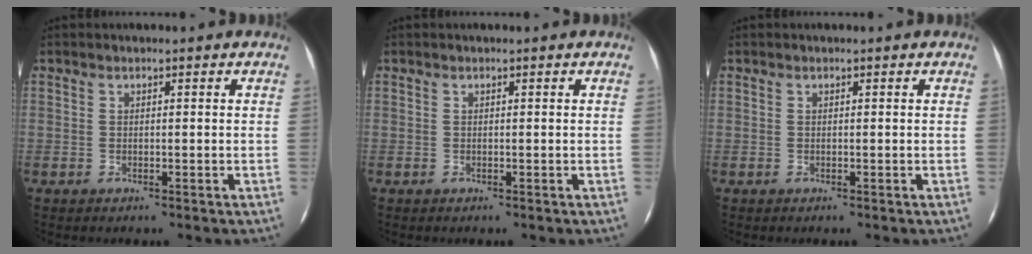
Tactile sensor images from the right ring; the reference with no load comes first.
{"total": 0.0}
{"total": 0.0}